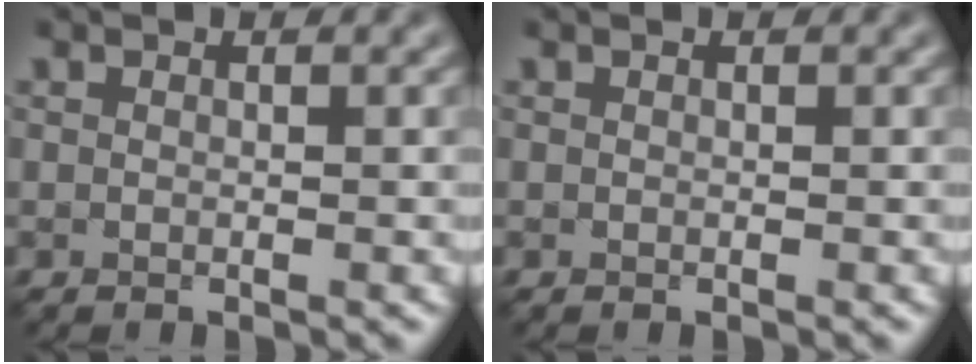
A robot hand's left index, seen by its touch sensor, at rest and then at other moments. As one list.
[{"total": 0.0}]